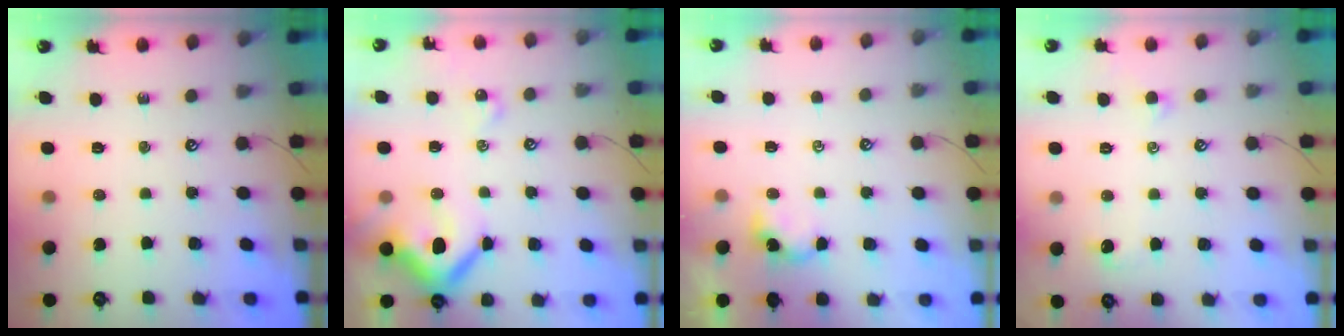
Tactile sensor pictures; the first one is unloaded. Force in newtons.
{"total": 12.0, "press": 11.9, "slide": 1.3}
{"total": 0.0}
{"total": 0.6, "press": 0.2, "slide": 0.6}